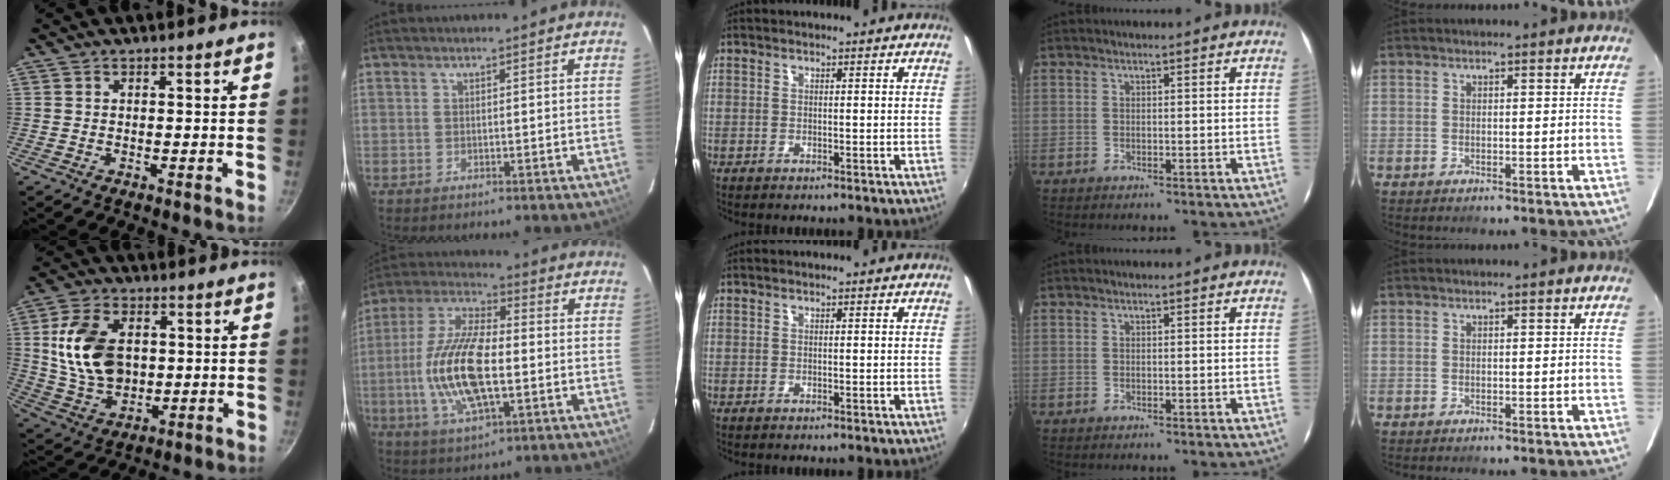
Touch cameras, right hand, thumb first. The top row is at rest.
{"thumb": {"total": 15.3, "force": [2.0, 10.5, 11.0], "torque": [-0.189, -0.005, 0.044]}, "index": {"total": 16.8, "force": [-2.5, 6.6, 15.2], "torque": [-0.314, 0.000, -0.048]}}